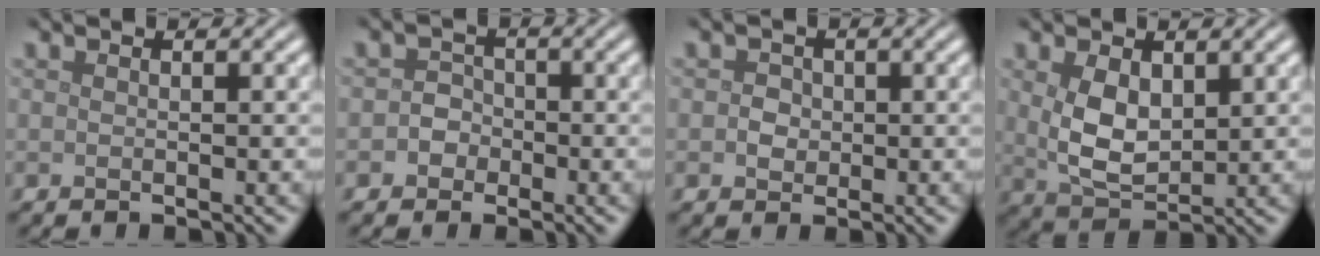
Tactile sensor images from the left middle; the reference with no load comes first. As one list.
[{"total": 1.7, "force": [-0.6, 1.6, 0.4], "torque": [0.013, 0.003, -0.020]}, {"total": 1.4, "force": [-0.1, 1.3, 0.5], "torque": [-0.004, -0.001, -0.003]}, {"total": 4.4, "force": [1.0, 2.7, 3.4], "torque": [-0.083, -0.005, 0.028]}]